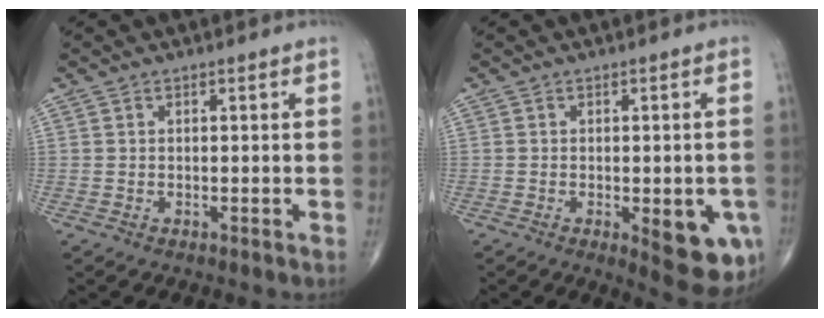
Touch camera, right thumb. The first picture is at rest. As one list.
[{"total": 10.4, "force": [-3.1, 3.8, 9.1], "torque": [-0.090, -0.011, -0.028]}]